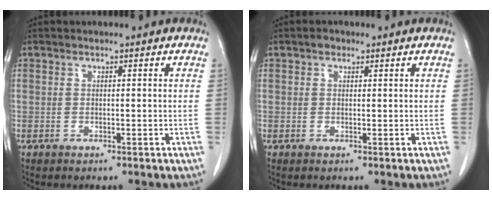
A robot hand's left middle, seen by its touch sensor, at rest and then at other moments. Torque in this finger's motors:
{"motor_torque": [0.12, -0.10, -0.02, 0.00]}